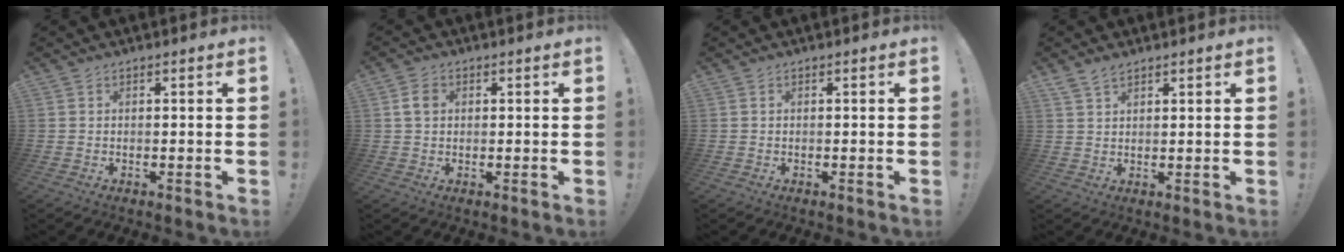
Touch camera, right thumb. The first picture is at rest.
{"total": 4.2, "force": [0.8, 3.0, 2.8], "torque": [-0.039, 0.003, 0.016]}
{"total": 0.0}
{"total": 3.5, "force": [2.9, 1.4, 1.5], "torque": [-0.024, -0.015, 0.054]}